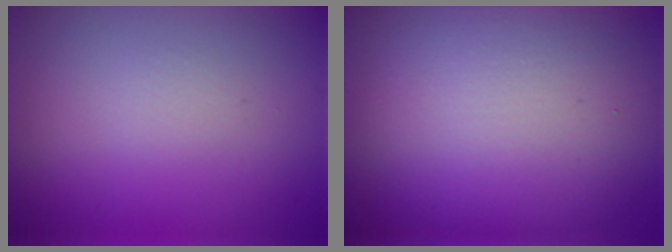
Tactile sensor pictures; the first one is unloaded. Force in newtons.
{"total": 13.4, "press": 13.4, "slide": 0.8}